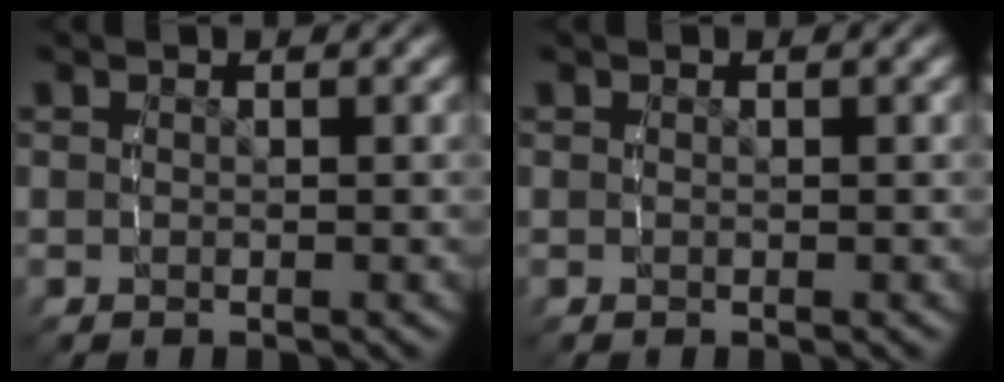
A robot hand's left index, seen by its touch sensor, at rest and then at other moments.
{"total": 0.0}